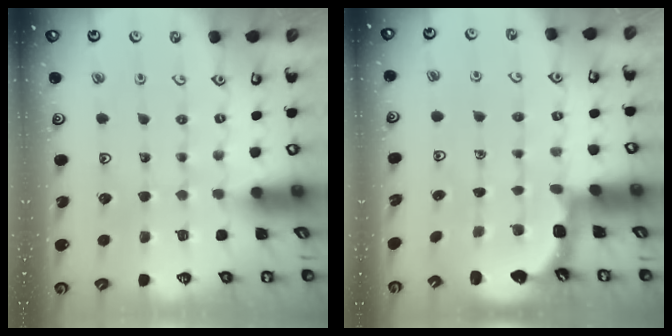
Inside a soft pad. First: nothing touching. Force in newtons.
{"total": 2.2, "press": 1.8, "slide": 1.3}